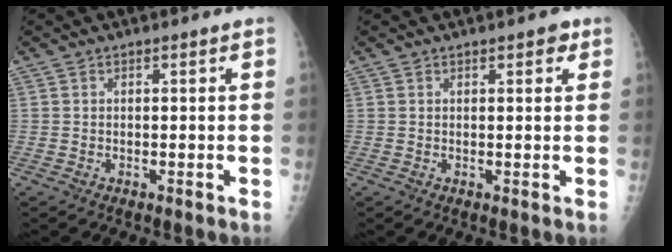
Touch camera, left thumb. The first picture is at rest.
{"total": 2.1, "force": [1.2, 1.0, 1.4], "torque": [-0.008, -0.002, 0.013]}